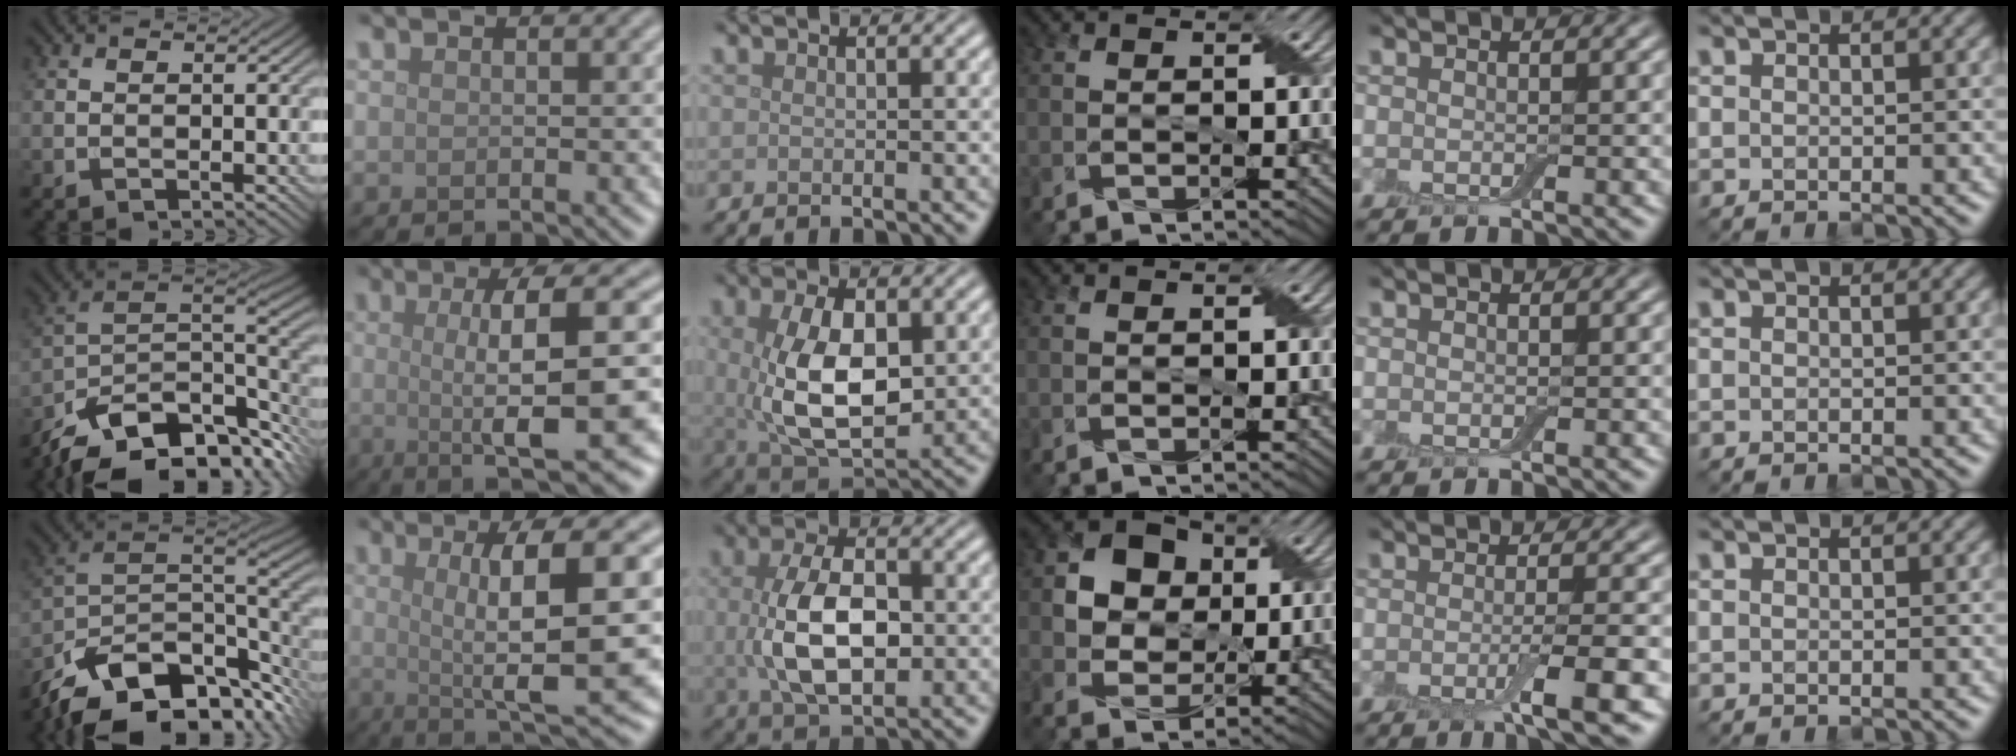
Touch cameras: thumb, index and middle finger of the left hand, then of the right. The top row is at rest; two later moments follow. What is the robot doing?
{"motion": "wrap", "object": "adhesive wrap"}